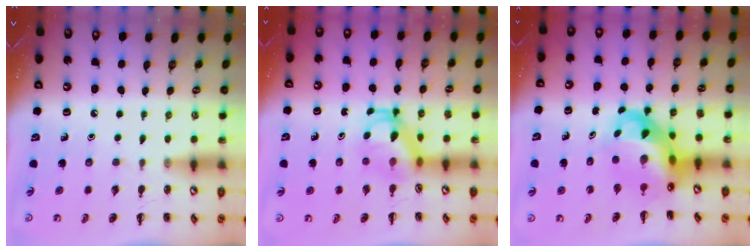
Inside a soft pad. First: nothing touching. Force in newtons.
{"total": 5.4, "press": 5.3, "slide": 1.0}
{"total": 7.8, "press": 7.5, "slide": 2.1}